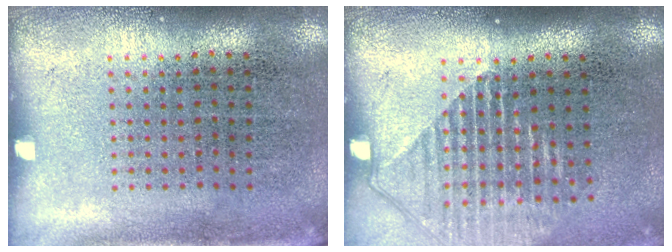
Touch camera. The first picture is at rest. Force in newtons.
{"total": 1.6, "press": 1.4, "slide": 0.7}